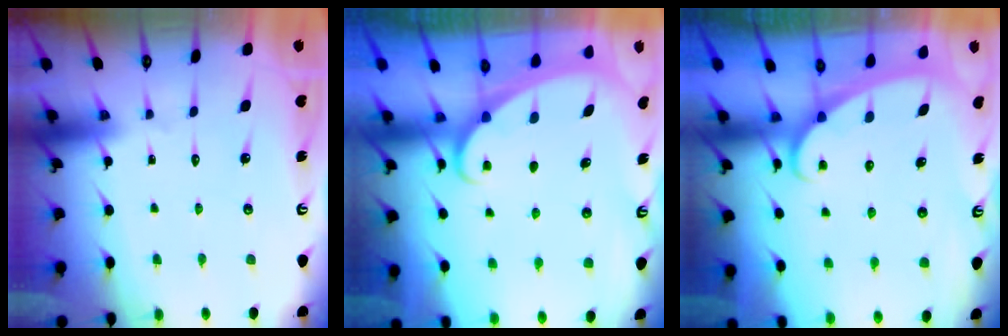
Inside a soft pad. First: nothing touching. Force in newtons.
{"total": 2.1, "press": 2.0, "slide": 0.3}
{"total": 2.4, "press": 2.4, "slide": 0.4}